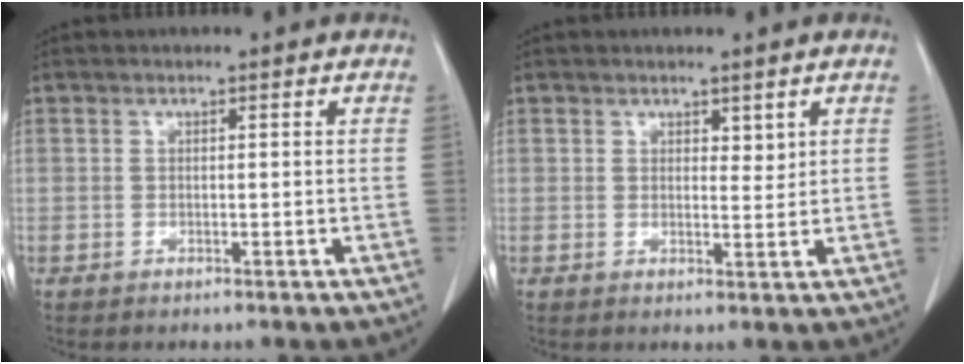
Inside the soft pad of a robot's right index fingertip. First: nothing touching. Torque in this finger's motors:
{"motor_torque": [-0.31, 0.17, -0.09, -0.01]}